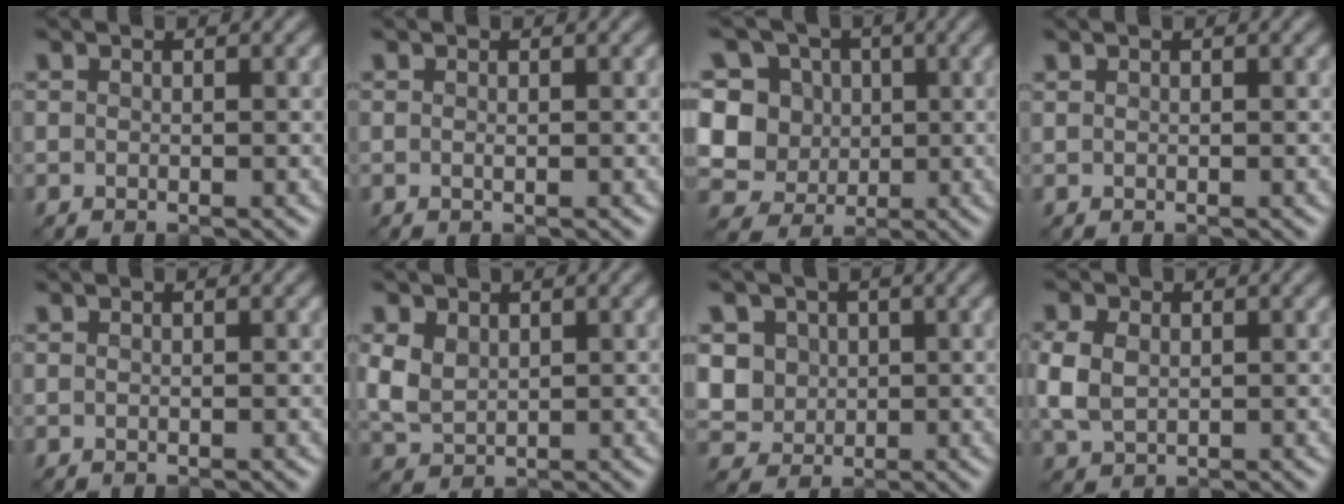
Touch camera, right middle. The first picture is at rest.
{"total": 0.0}
{"total": 9.8, "force": [1.5, 8.9, 3.8], "torque": [-0.087, 0.022, 0.012]}
{"total": 0.0}
{"total": 0.0}
{"total": 3.3, "force": [0.9, 2.4, 2.1], "torque": [-0.058, -0.003, 0.022]}
{"total": 5.1, "force": [1.0, 4.5, 2.0], "torque": [-0.049, 0.008, 0.023]}
{"total": 3.7, "force": [0.2, 2.8, 2.4], "torque": [-0.066, 0.000, 0.007]}